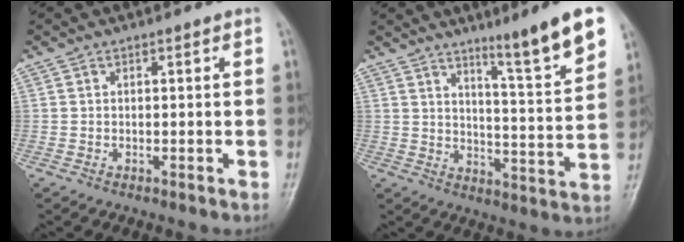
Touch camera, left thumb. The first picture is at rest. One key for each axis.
{"total": 13.0, "fx": 8.6, "fy": 0.7, "fz": 9.7, "tx": -0.130, "ty": -0.056, "tz": 0.130}